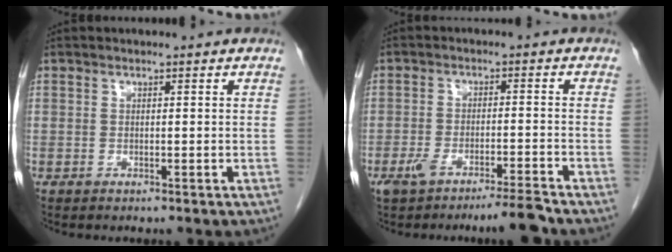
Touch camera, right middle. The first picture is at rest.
{"total": 6.1, "force": [-4.8, -0.1, 3.7], "torque": [-0.067, -0.007, -0.084]}